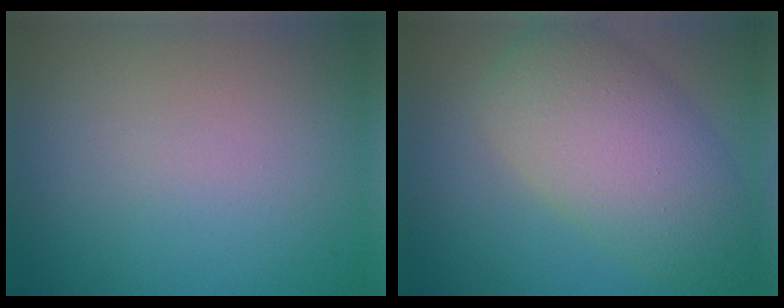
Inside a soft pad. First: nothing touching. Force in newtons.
{"total": 7.8, "press": 7.8, "slide": 0.3}